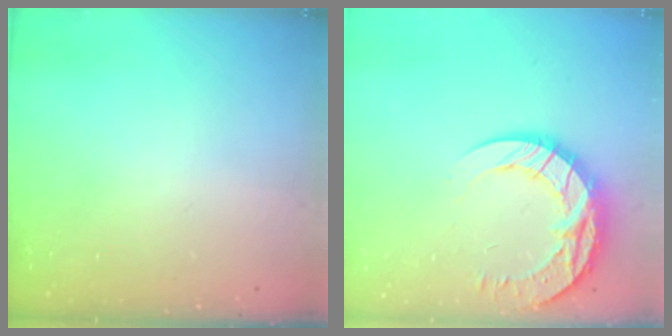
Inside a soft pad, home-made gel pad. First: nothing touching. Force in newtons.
{"total": 17.9, "press": 17.8, "slide": 1.4}